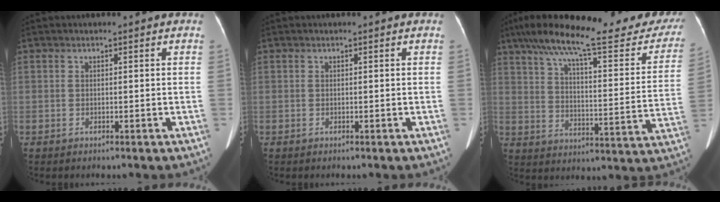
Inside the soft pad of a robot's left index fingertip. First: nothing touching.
{"total": 0.0}
{"total": 29.9, "force": [24.5, 4.5, 16.7], "torque": [-0.248, -0.035, 0.318]}